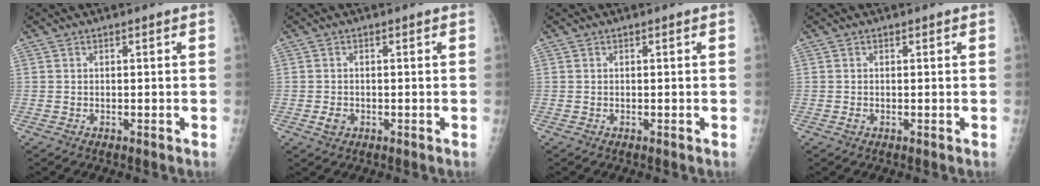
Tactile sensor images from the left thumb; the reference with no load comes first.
{"total": 2.1, "force": [-0.6, 1.7, 1.1], "torque": [-0.013, 0.001, -0.008]}
{"total": 0.0}
{"total": 0.6, "force": [0.0, 0.6, 0.3], "torque": [-0.002, 0.000, -0.001]}